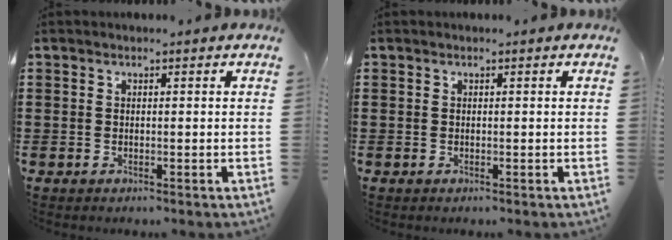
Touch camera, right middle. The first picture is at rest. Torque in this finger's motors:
{"motor_torque": [0.33, -0.30, 0.00, -0.01]}